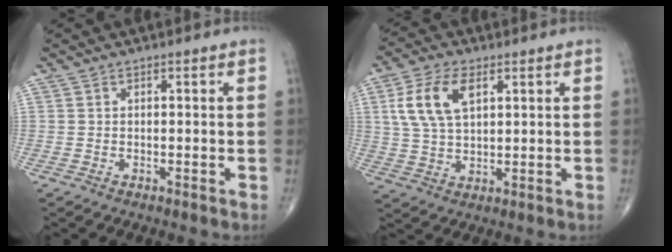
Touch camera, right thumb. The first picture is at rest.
{"total": 10.0, "force": [3.4, 5.4, 7.8], "torque": [-0.157, 0.000, 0.067]}